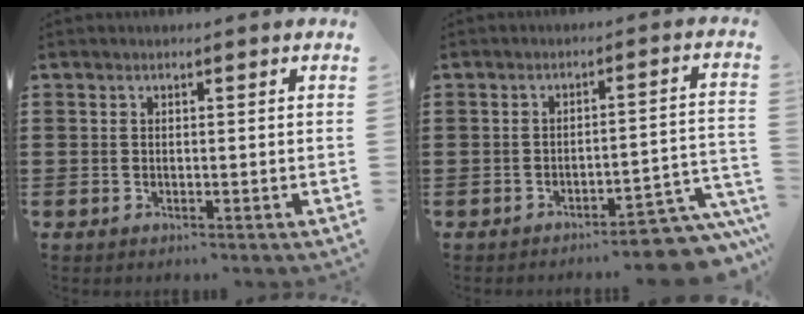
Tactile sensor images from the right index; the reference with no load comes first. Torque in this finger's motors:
{"motor_torque": [0.04, -0.02, -0.36, -0.21]}